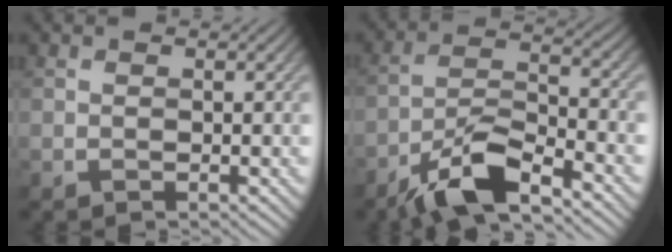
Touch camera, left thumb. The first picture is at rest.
{"total": 8.9, "force": [-6.4, 2.1, 5.9], "torque": [-0.111, 0.003, -0.128]}